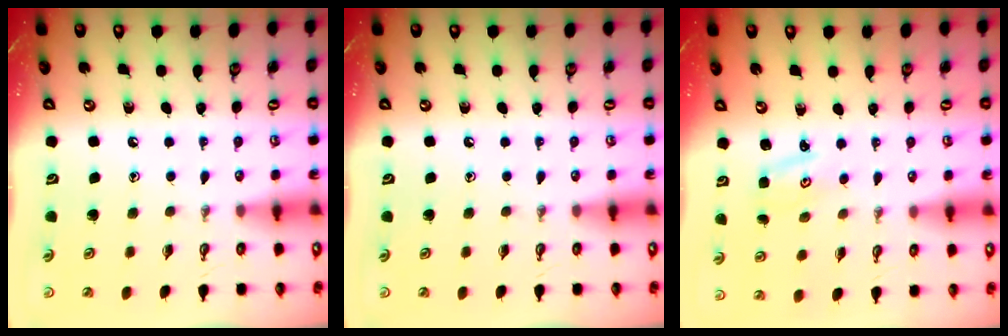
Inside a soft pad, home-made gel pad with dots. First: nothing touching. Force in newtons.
{"total": 0.0}
{"total": 1.3, "press": 1.3, "slide": 0.2}